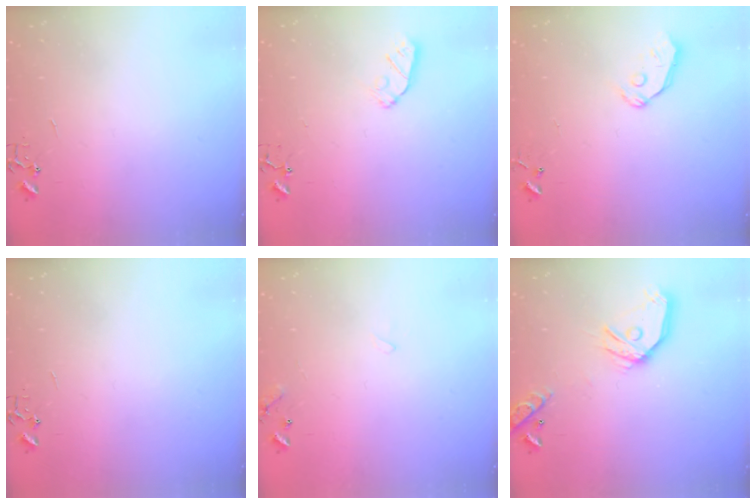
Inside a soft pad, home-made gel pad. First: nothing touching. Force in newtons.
{"total": 4.5, "press": 4.5, "slide": 0.6}
{"total": 6.1, "press": 6.1, "slide": 0.6}
{"total": 0.0}
{"total": 6.1, "press": 6.1, "slide": 0.5}
{"total": 16.2, "press": 16.0, "slide": 2.5}